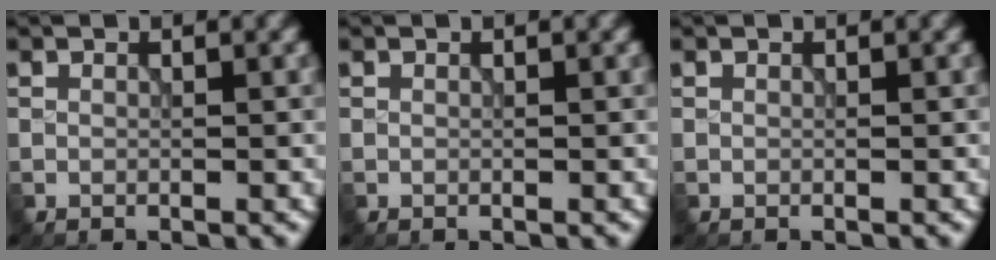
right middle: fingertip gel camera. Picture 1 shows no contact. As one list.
[{"total": 0.0}, {"total": 0.0}]